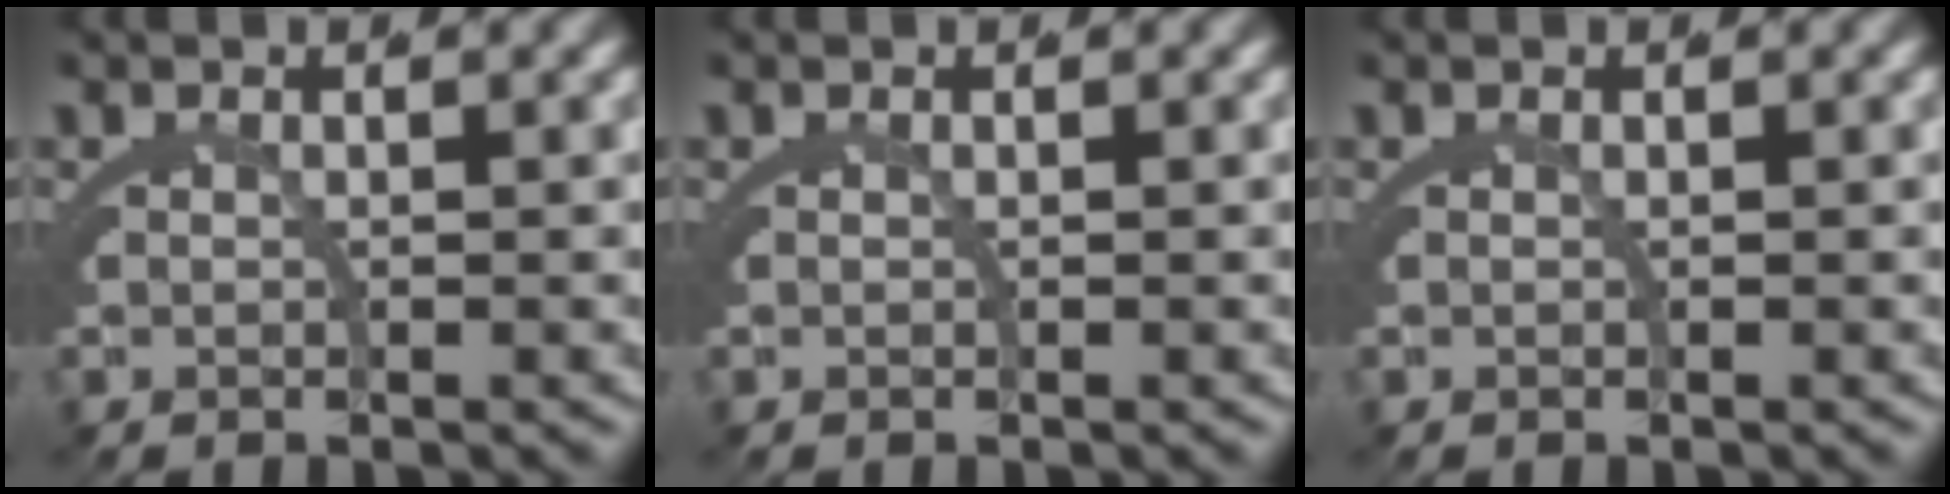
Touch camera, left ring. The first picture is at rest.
{"total": 0.0}
{"total": 0.0}